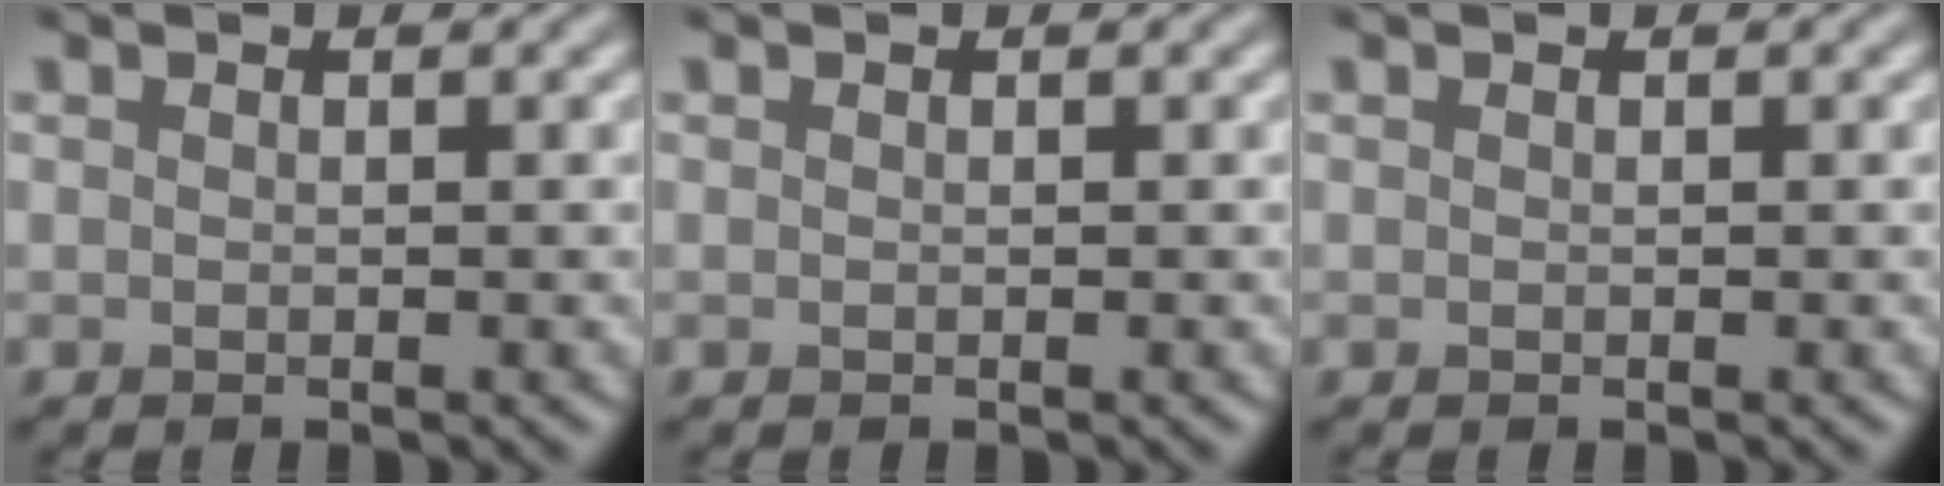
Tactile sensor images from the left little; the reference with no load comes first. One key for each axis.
{"total": 0.0}
{"total": 0.0}